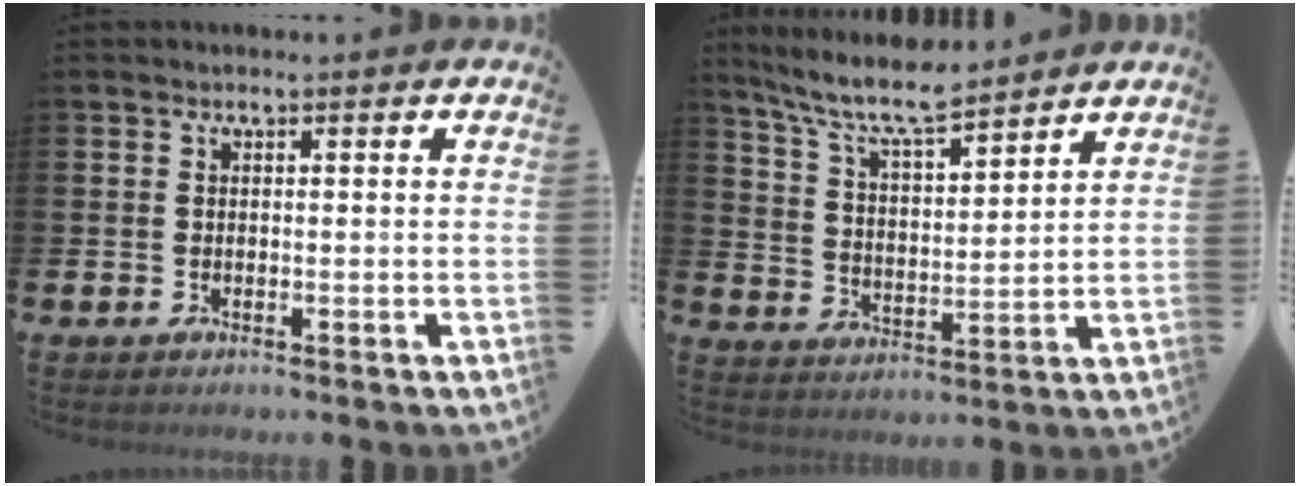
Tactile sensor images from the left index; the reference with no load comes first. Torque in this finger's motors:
{"motor_torque": [0.99, -1.15, 0.44, 0.21]}